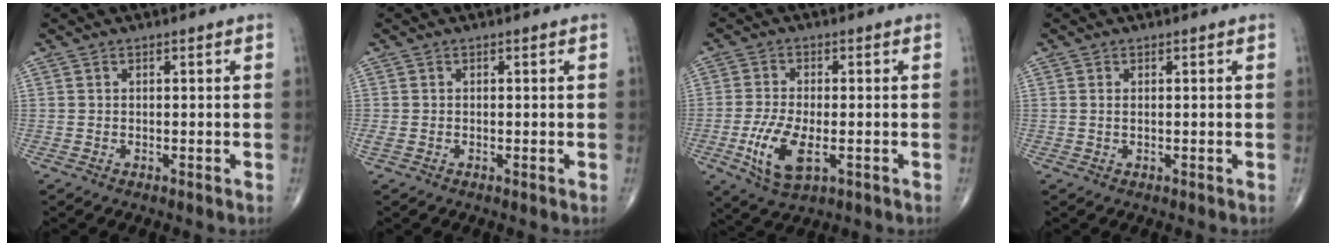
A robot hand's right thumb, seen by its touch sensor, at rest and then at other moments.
{"total": 1.1, "force": [-0.2, 0.6, 1.0], "torque": [-0.032, -0.005, -0.006]}
{"total": 9.1, "force": [-2.6, 4.0, 7.7], "torque": [-0.161, -0.007, -0.043]}
{"total": 0.5, "force": [0.1, 0.2, 0.5], "torque": [-0.014, -0.001, 0.003]}